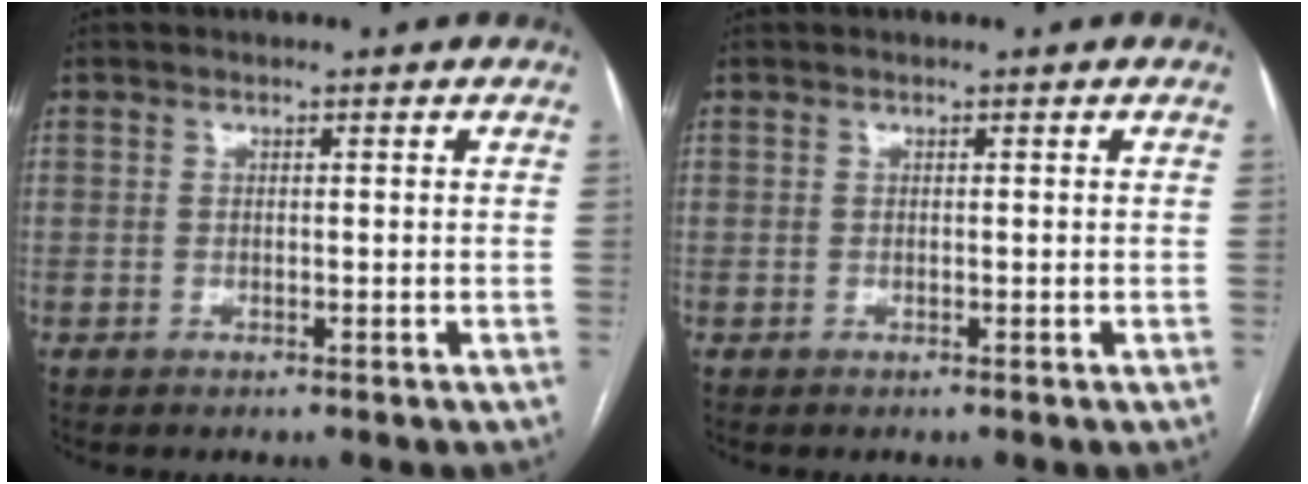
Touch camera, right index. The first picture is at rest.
{"total": 0.0}